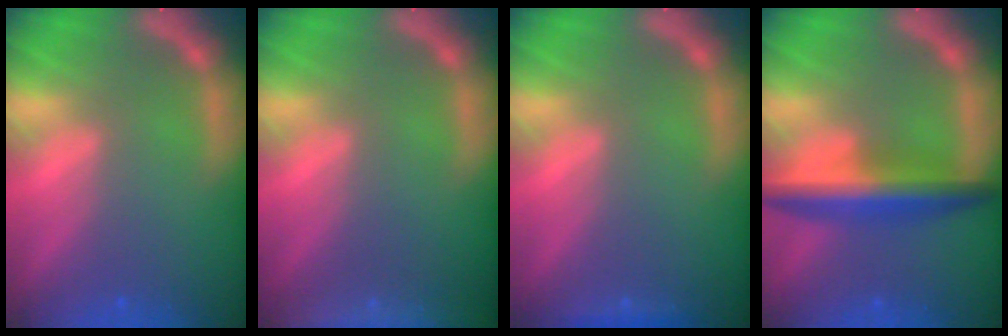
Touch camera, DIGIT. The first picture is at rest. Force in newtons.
{"total": 9.5}
{"total": 0.9}
{"total": 6.0}